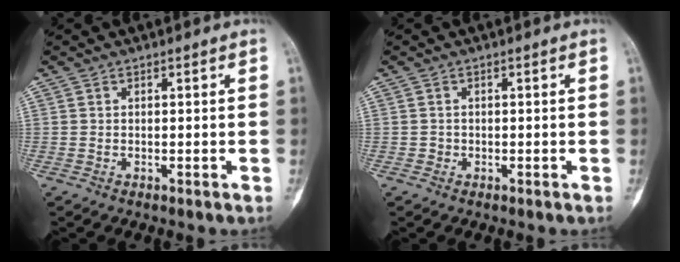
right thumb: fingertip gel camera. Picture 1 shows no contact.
{"total": 0.7, "force": [-0.2, 0.7, 0.0], "torque": [0.002, 0.004, -0.005]}